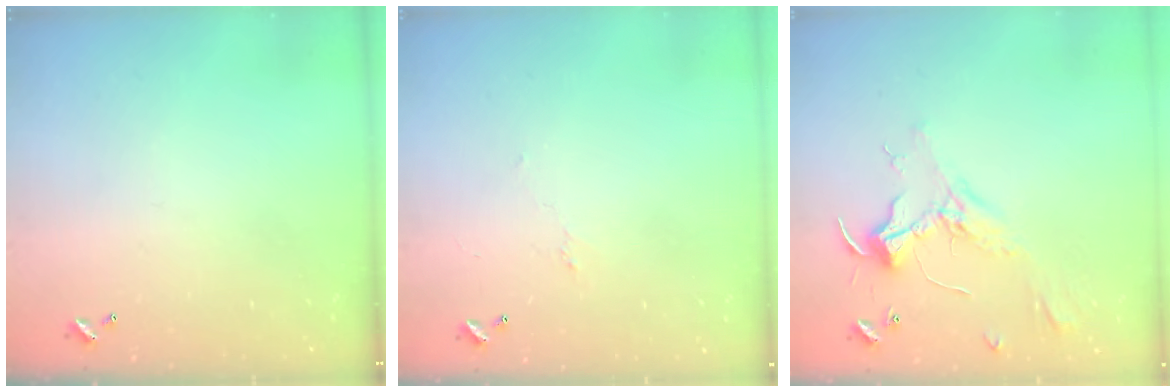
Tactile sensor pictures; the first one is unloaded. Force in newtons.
{"total": 0.9, "press": 0.6, "slide": 0.7}
{"total": 2.5, "press": 2.3, "slide": 0.8}